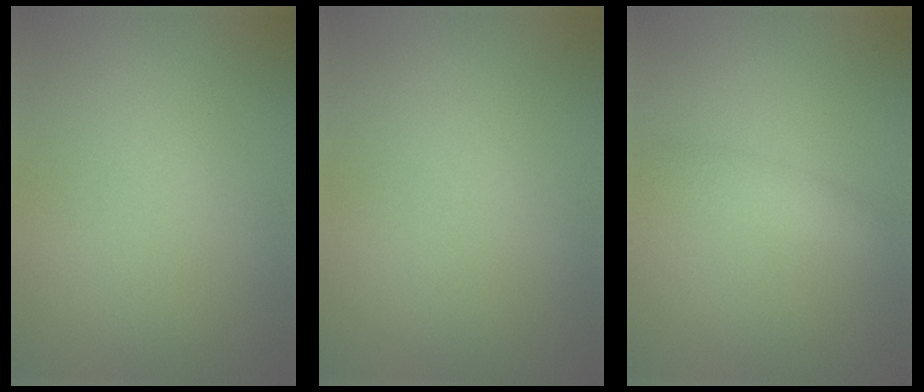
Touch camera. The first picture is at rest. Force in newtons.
{"total": 0.0}
{"total": 1.5, "press": 1.5, "slide": 0.0}